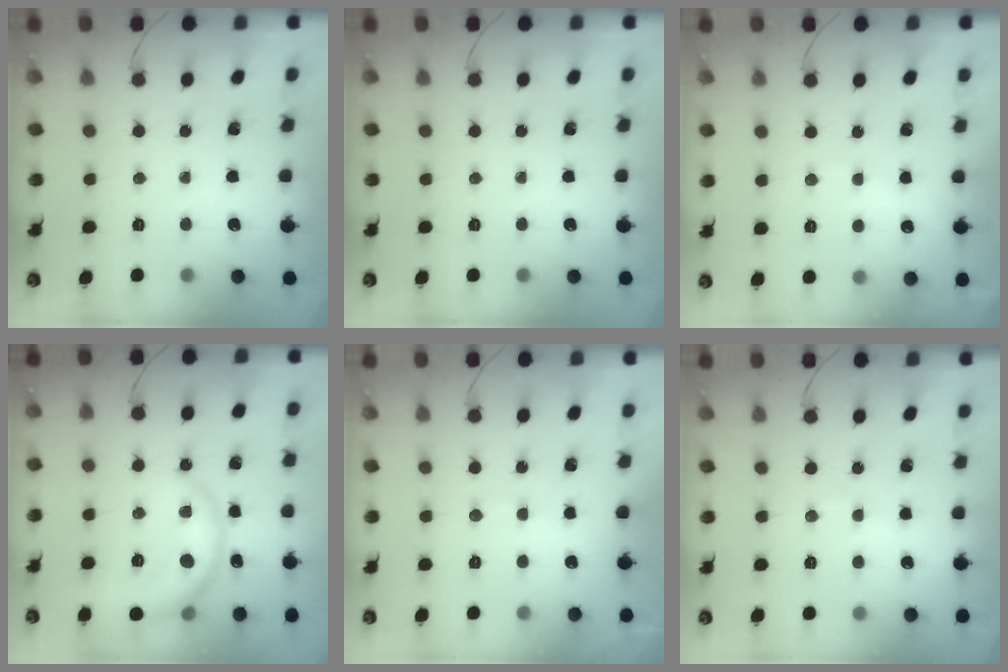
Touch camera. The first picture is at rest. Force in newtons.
{"total": 0.0}
{"total": 5.9, "press": 5.8, "slide": 1.1}
{"total": 11.1, "press": 11.1, "slide": 0.6}
{"total": 6.8, "press": 6.8, "slide": 0.9}
{"total": 2.6, "press": 2.5, "slide": 0.8}